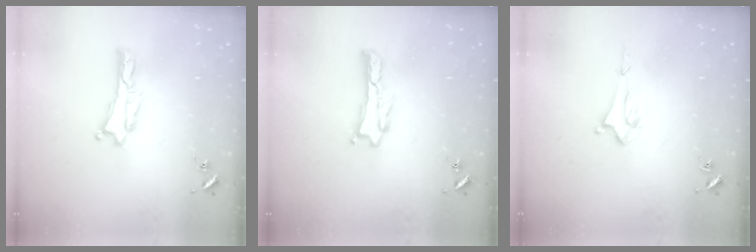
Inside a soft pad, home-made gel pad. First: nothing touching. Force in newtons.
{"total": 0.0}
{"total": 1.7, "press": 1.6, "slide": 0.4}